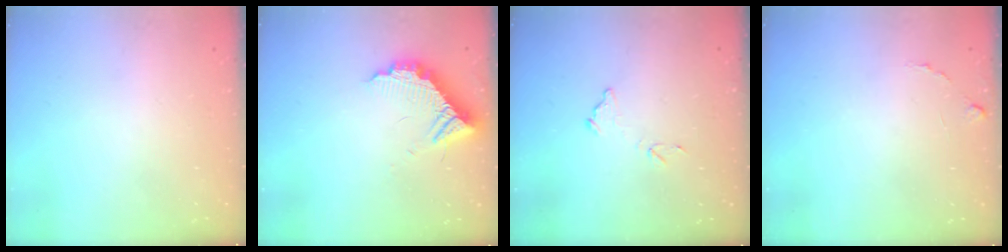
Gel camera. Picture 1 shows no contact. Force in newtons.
{"total": 11.1, "press": 11.1, "slide": 0.8}
{"total": 7.9, "press": 7.9, "slide": 0.4}
{"total": 5.2, "press": 5.2, "slide": 0.4}